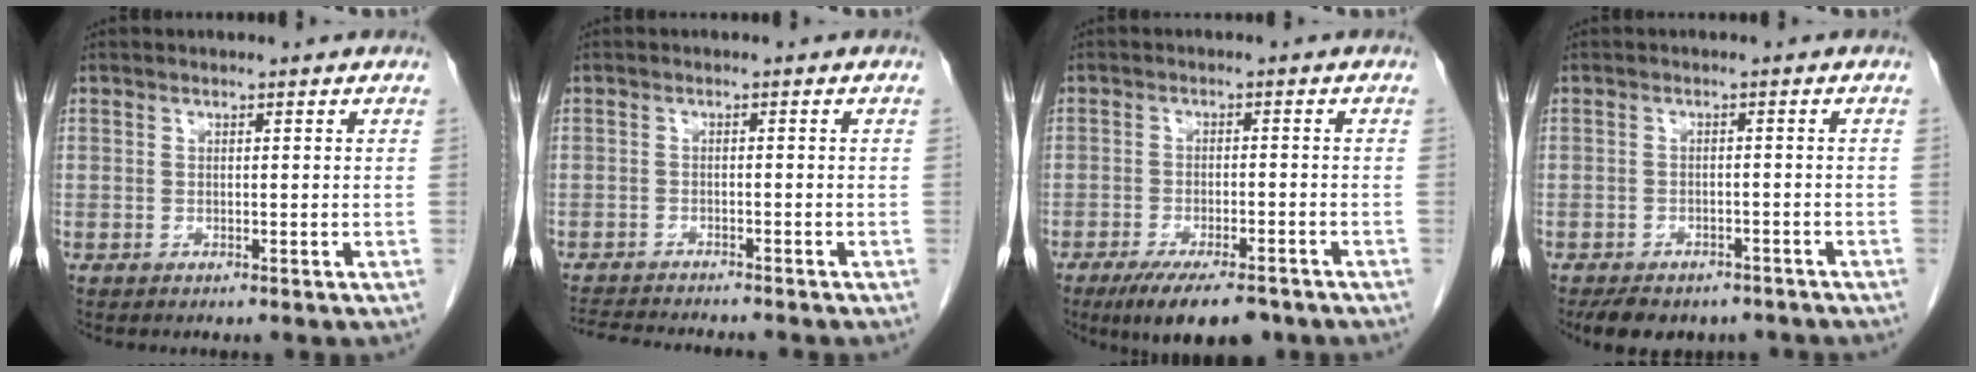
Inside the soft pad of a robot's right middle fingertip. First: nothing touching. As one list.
[{"total": 8.1, "force": [-7.6, 0.6, 2.8], "torque": [-0.042, -0.008, -0.116]}, {"total": 9.9, "force": [-7.5, 2.6, 6.0], "torque": [-0.091, -0.014, -0.113]}, {"total": 9.2, "force": [-7.3, 4.5, 3.4], "torque": [-0.050, 0.001, -0.093]}]